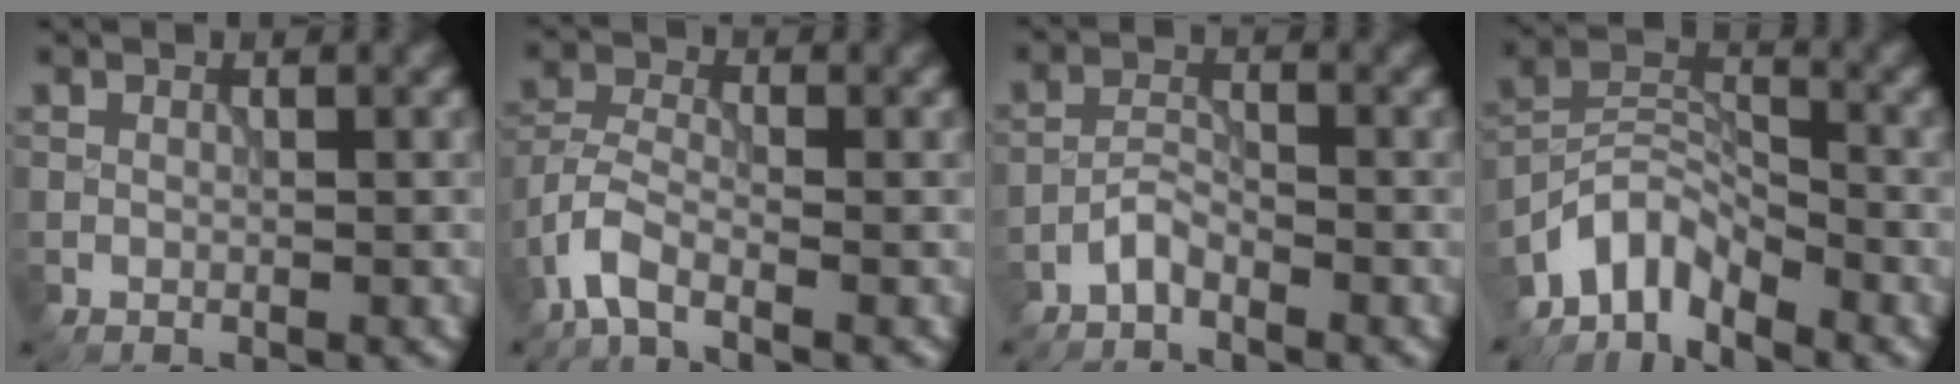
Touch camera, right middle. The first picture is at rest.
{"total": 3.7, "force": [-2.5, 1.2, 2.4], "torque": [-0.052, 0.000, -0.067]}
{"total": 1.8, "force": [-1.6, 0.5, 0.8], "torque": [-0.017, 0.008, -0.036]}
{"total": 4.8, "force": [-4.1, 1.8, 1.7], "torque": [-0.019, 0.004, -0.093]}